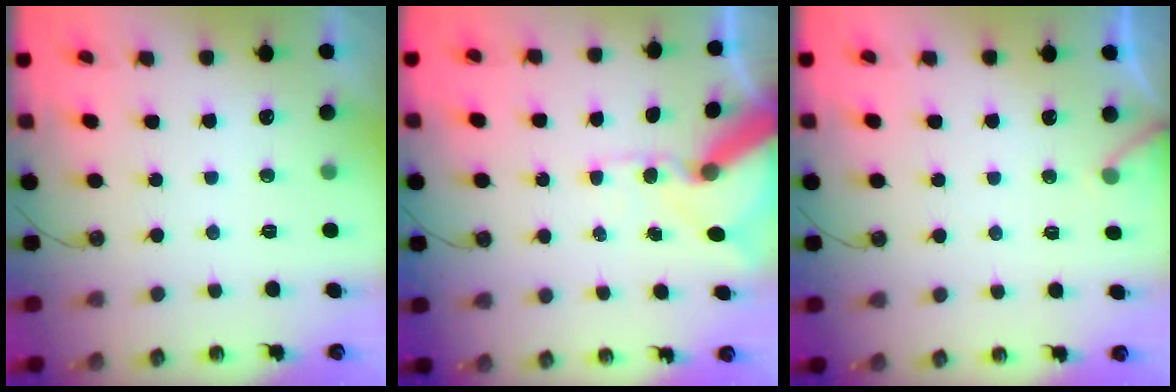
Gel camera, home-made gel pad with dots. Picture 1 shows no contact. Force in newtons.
{"total": 13.2, "press": 13.1, "slide": 1.7}
{"total": 3.7, "press": 3.6, "slide": 0.3}